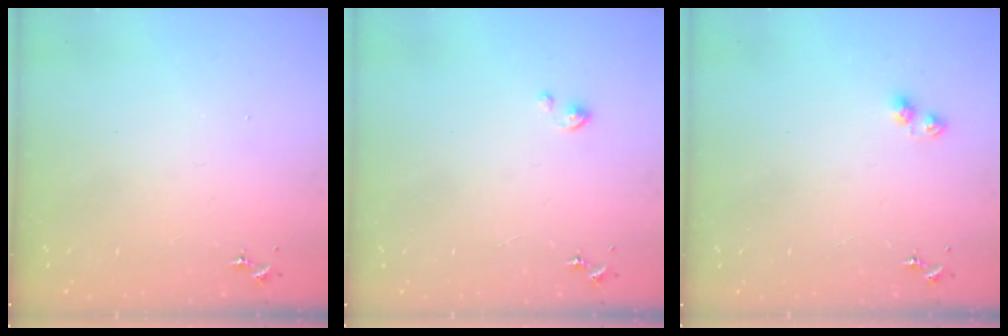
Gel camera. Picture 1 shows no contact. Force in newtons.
{"total": 1.4, "press": 1.4, "slide": 0.1}
{"total": 6.1, "press": 6.0, "slide": 0.7}